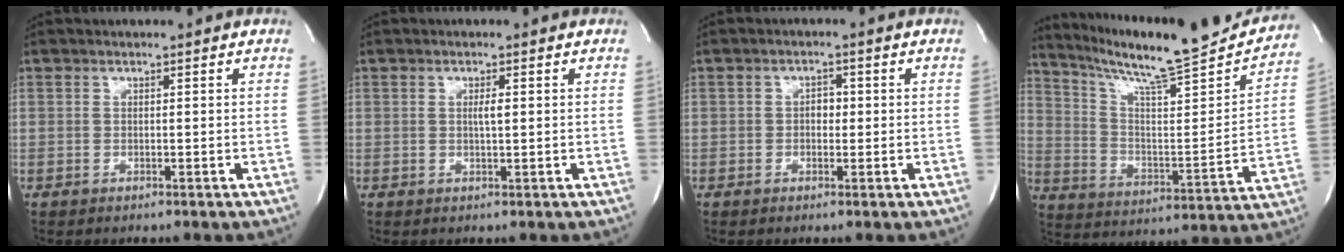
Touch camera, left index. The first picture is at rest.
{"total": 1.5, "force": [0.2, 0.2, 1.5], "torque": [-0.028, 0.001, 0.002]}
{"total": 2.0, "force": [-0.1, 1.3, 1.4], "torque": [-0.020, 0.005, -0.004]}
{"total": 22.6, "force": [20.4, 0.8, 9.7], "torque": [-0.162, -0.039, 0.303]}